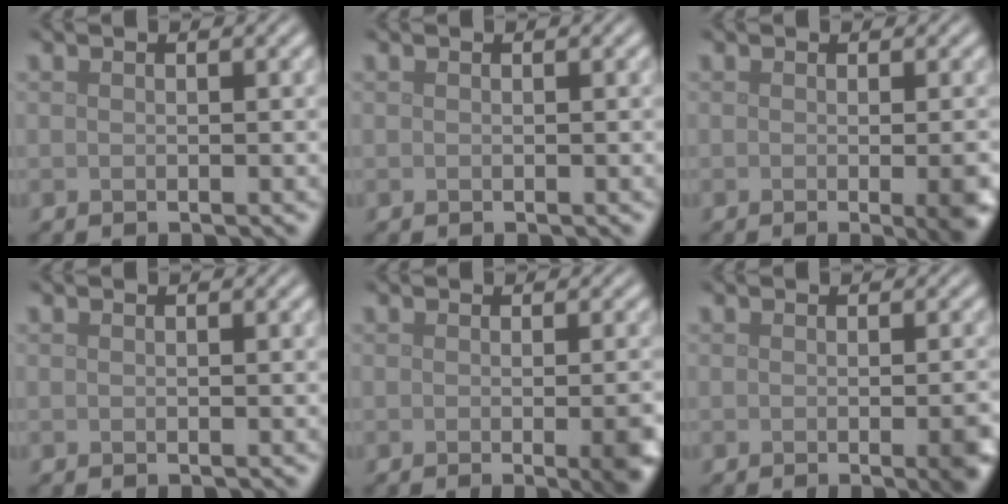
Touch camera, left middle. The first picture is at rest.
{"total": 0.0}
{"total": 5.0, "force": [-1.0, 1.7, 4.6], "torque": [-0.039, -0.008, -0.007]}
{"total": 0.0}
{"total": 5.2, "force": [-1.1, 1.9, 4.7], "torque": [-0.040, -0.008, -0.007]}
{"total": 3.9, "force": [-1.0, 1.3, 3.6], "torque": [-0.036, -0.006, -0.008]}